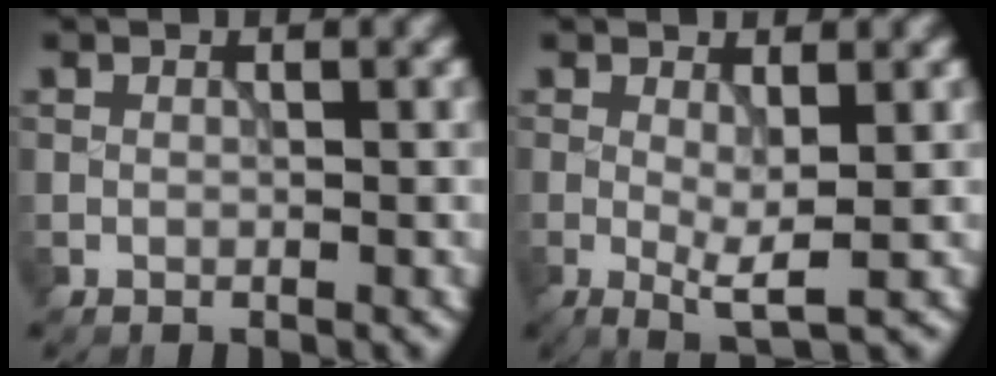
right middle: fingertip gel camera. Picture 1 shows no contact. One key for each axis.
{"total": 2.9, "fx": -0.1, "fy": 0.4, "fz": 2.9, "tx": -0.056, "ty": -0.012, "tz": -0.002}